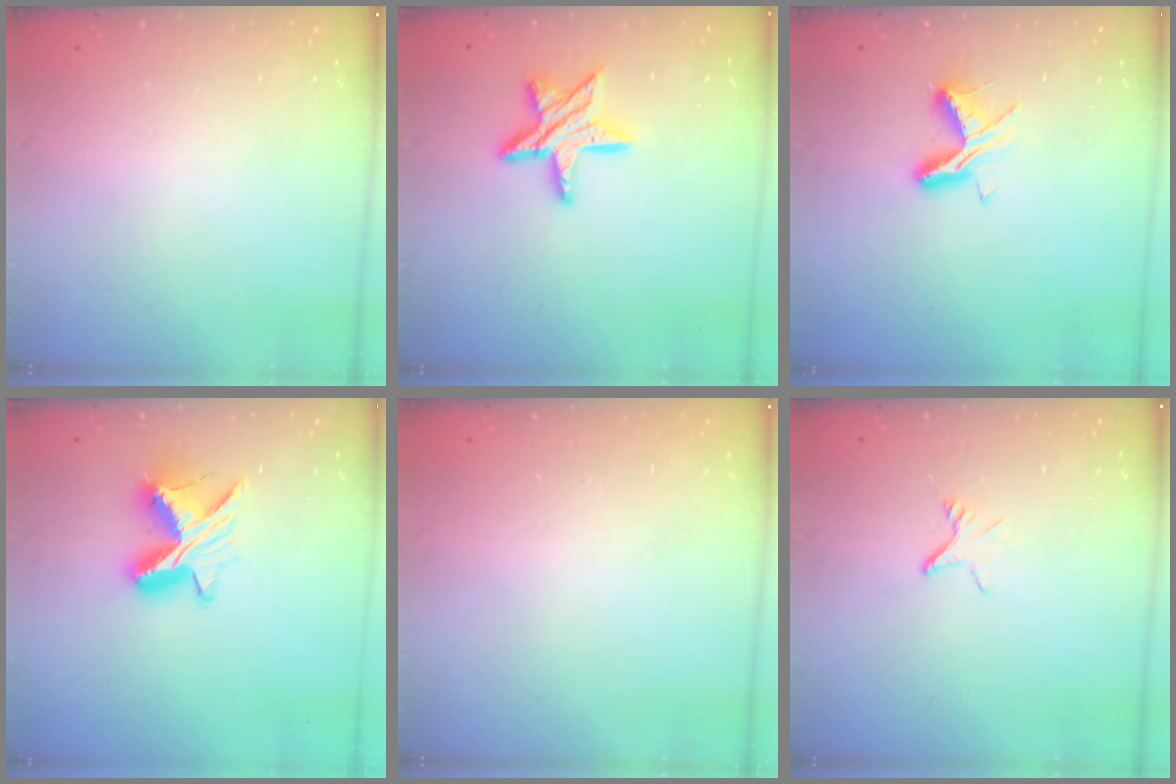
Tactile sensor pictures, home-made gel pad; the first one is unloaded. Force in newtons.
{"total": 11.9, "press": 11.9, "slide": 0.9}
{"total": 6.5, "press": 6.5, "slide": 0.5}
{"total": 9.9, "press": 9.9, "slide": 0.5}
{"total": 0.0}
{"total": 2.3, "press": 2.3, "slide": 0.2}